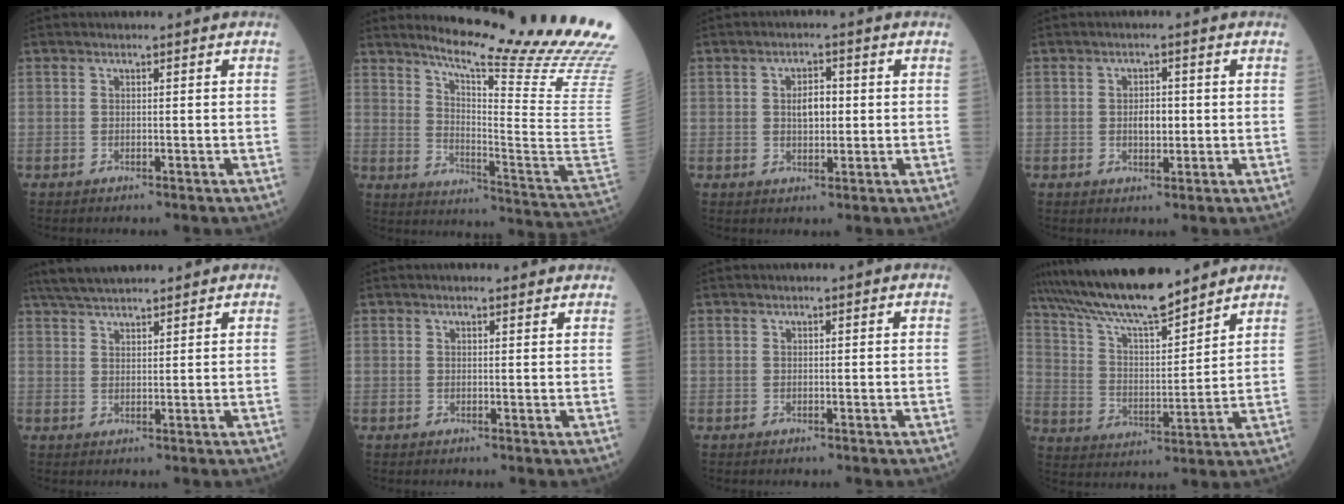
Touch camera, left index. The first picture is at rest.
{"total": 24.8, "force": [20.7, -3.0, 13.2], "torque": [-0.208, -0.130, 0.275]}
{"total": 3.7, "force": [0.3, 2.0, 3.1], "torque": [-0.055, 0.004, 0.008]}
{"total": 2.9, "force": [-0.1, 1.7, 2.4], "torque": [-0.040, -0.001, 0.002]}
{"total": 9.3, "force": [8.1, 1.9, 4.1], "torque": [-0.071, 0.033, 0.138]}
{"total": 3.3, "force": [3.1, 0.9, 1.0], "torque": [-0.016, 0.013, 0.033]}
{"total": 0.0}
{"total": 15.6, "force": [13.5, 1.9, 7.5], "torque": [-0.139, 0.006, 0.245]}